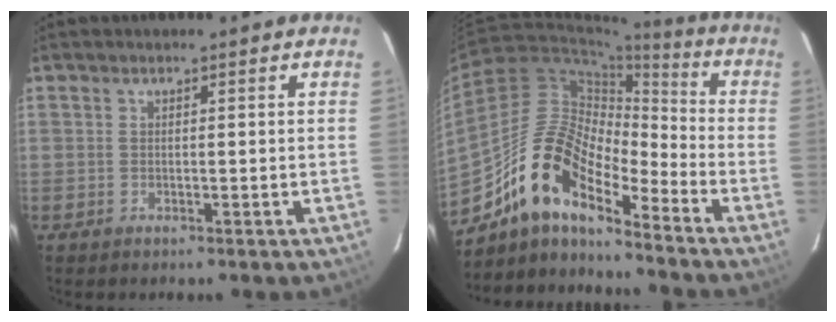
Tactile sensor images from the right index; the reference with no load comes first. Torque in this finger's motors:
{"motor_torque": [0.80, -0.86, 1.05, 0.21]}